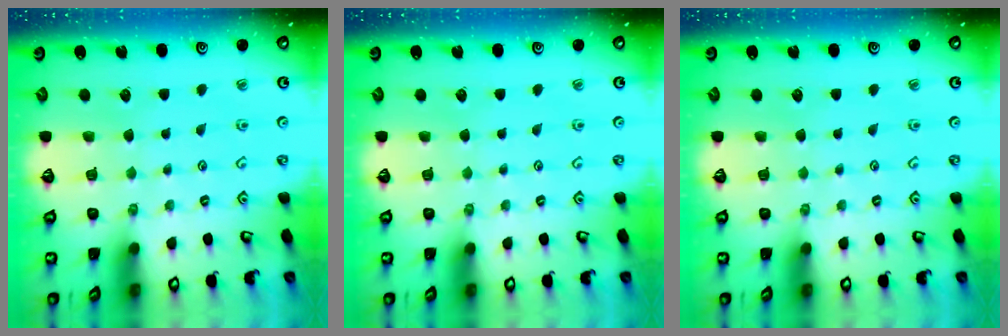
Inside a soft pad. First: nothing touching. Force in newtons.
{"total": 0.0}
{"total": 0.0}